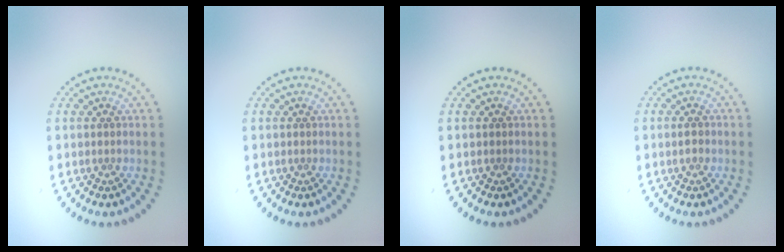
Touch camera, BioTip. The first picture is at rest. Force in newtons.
{"total": 0.0}
{"total": 0.0}
{"total": 0.9, "press": 0.9, "slide": 0.0}